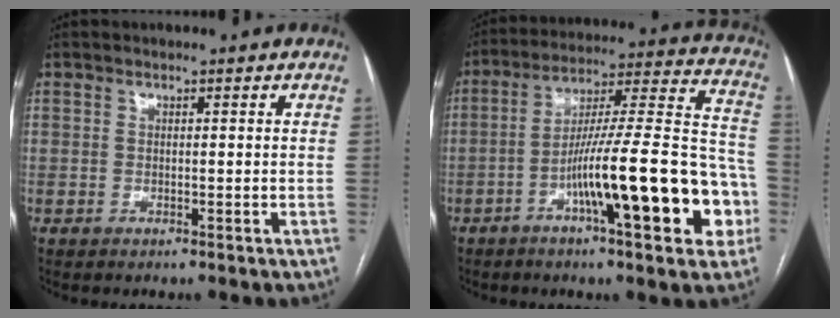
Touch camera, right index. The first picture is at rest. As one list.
[{"total": 21.5, "force": [-7.6, 2.8, 19.9], "torque": [-0.256, 0.024, -0.112]}]